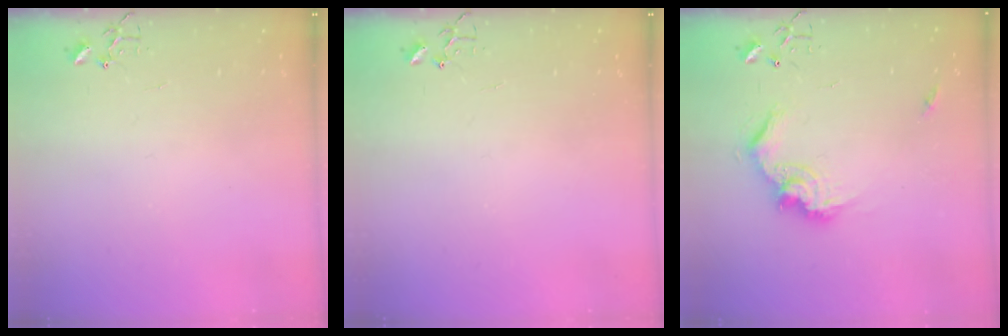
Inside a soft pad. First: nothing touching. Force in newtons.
{"total": 0.0}
{"total": 14.4, "press": 14.3, "slide": 1.2}